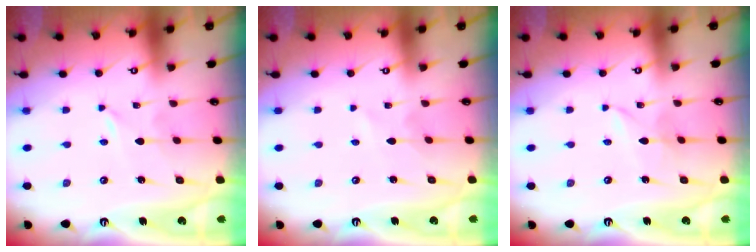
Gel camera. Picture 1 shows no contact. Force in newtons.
{"total": 1.7, "press": 1.7, "slide": 0.1}
{"total": 2.6, "press": 2.6, "slide": 0.3}